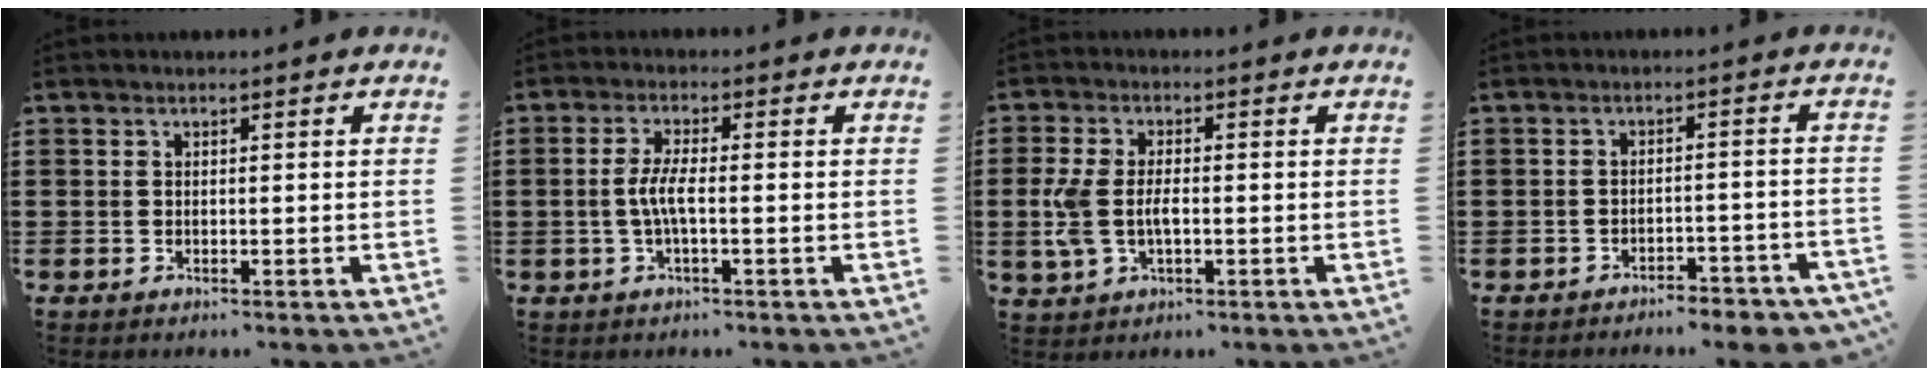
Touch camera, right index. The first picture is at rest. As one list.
[{"total": 4.0, "force": [-0.7, 0.7, 3.8], "torque": [-0.092, -0.006, -0.023]}, {"total": 5.3, "force": [-0.6, 2.8, 4.5], "torque": [-0.119, -0.006, -0.020]}, {"total": 3.3, "force": [-3.2, 0.2, 0.7], "torque": [-0.016, 0.003, -0.068]}]